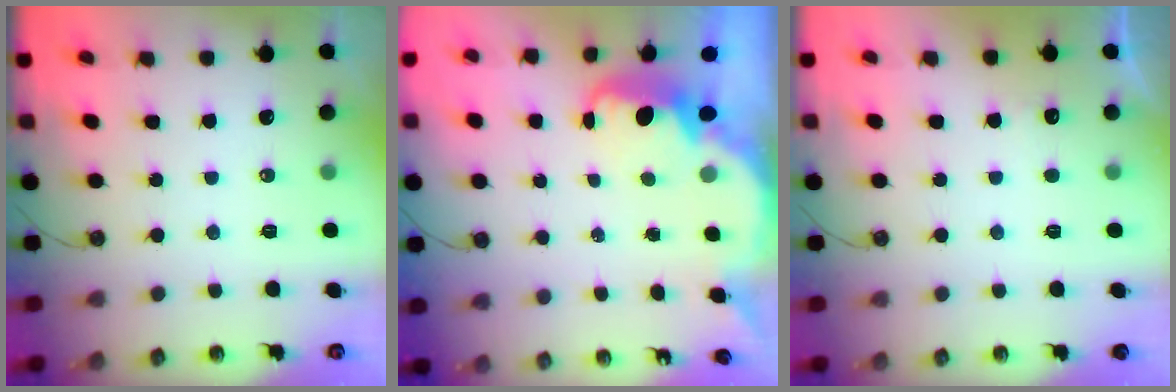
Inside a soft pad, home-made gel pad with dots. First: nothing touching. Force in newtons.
{"total": 3.8, "press": 3.7, "slide": 0.4}
{"total": 2.8, "press": 2.6, "slide": 1.0}